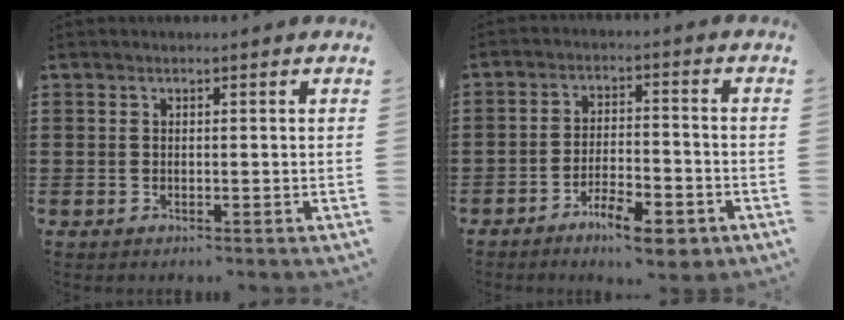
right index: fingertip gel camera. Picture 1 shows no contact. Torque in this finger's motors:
{"motor_torque": [1.20, 0.94, 0.54, 0.03]}